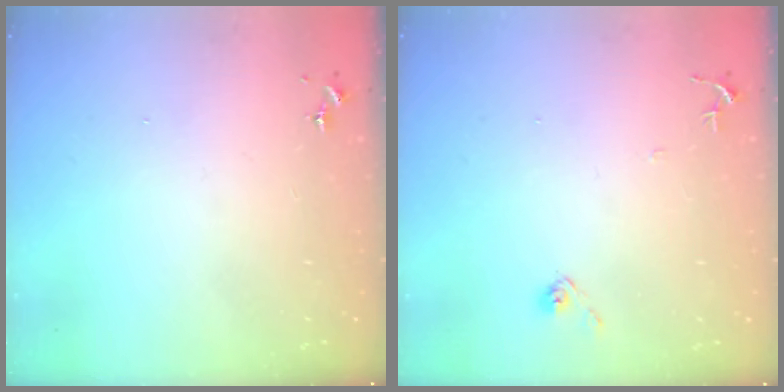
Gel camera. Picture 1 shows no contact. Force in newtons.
{"total": 5.9, "press": 5.9, "slide": 0.4}